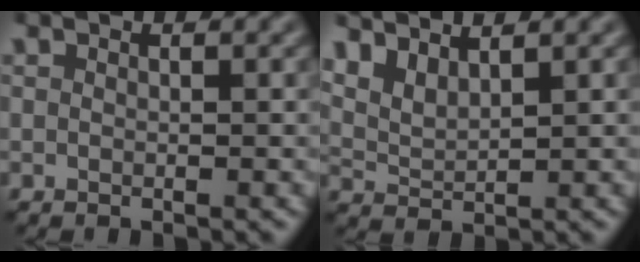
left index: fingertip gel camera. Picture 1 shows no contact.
{"total": 3.2, "force": [2.6, 0.9, 1.6], "torque": [-0.040, 0.009, 0.052]}